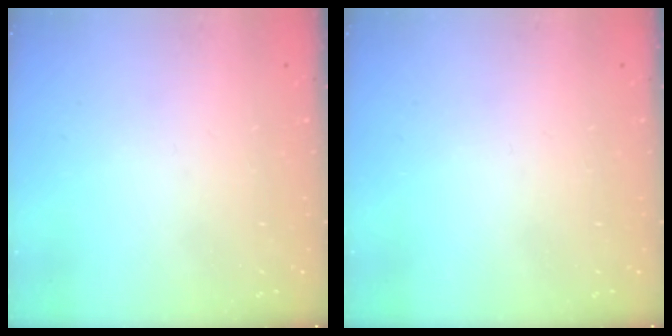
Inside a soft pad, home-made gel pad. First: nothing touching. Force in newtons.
{"total": 0.0}